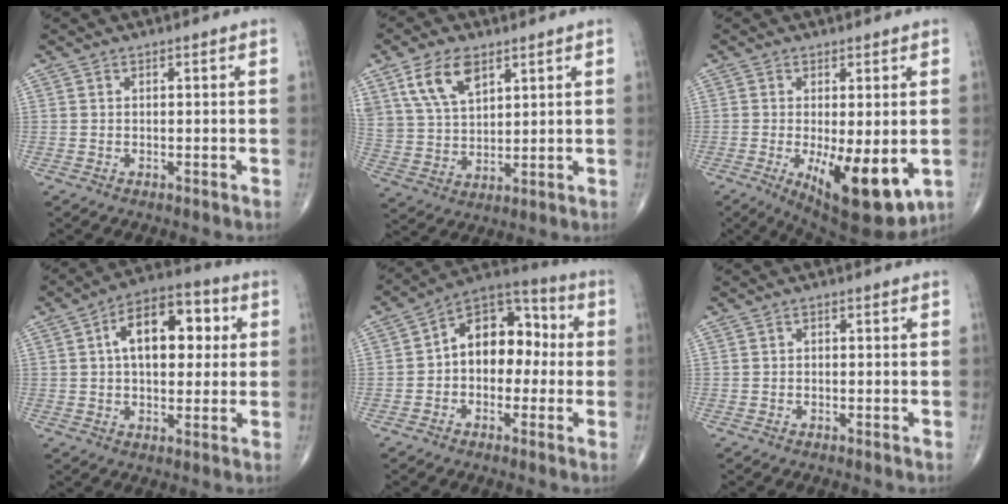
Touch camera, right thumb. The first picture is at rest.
{"total": 10.4, "force": [5.7, 5.8, 6.6], "torque": [-0.114, -0.018, 0.119]}
{"total": 13.4, "force": [-3.3, 4.9, 12.1], "torque": [-0.174, -0.028, -0.035]}
{"total": 14.5, "force": [3.1, 8.2, 11.6], "torque": [-0.149, 0.020, 0.042]}
{"total": 13.2, "force": [0.2, 9.0, 9.6], "torque": [-0.104, 0.046, -0.014]}
{"total": 0.5, "force": [0.0, 0.4, 0.4], "torque": [-0.003, 0.001, -0.003]}